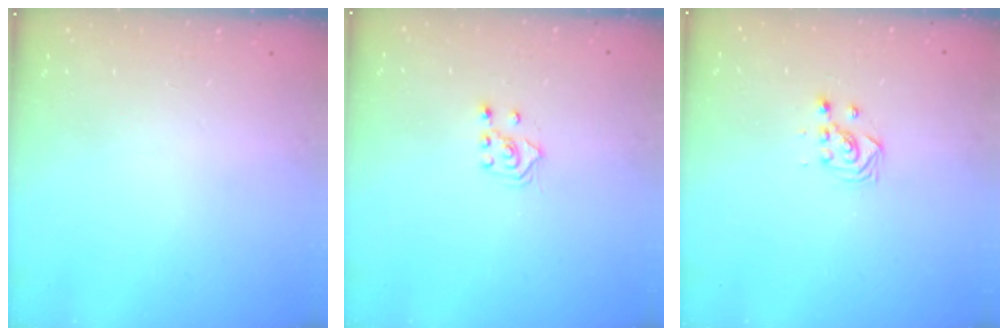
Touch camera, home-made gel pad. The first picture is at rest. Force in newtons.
{"total": 3.5, "press": 3.4, "slide": 0.8}
{"total": 2.9, "press": 2.9, "slide": 0.3}